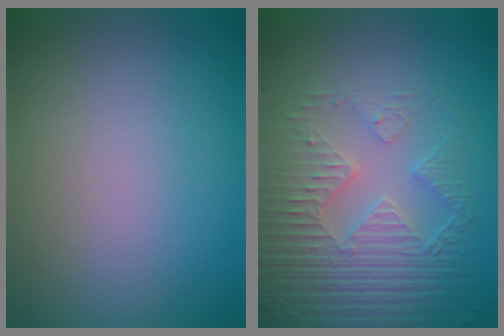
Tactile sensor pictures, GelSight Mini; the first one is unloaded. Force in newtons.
{"total": 4.4, "press": 4.3, "slide": 0.7}